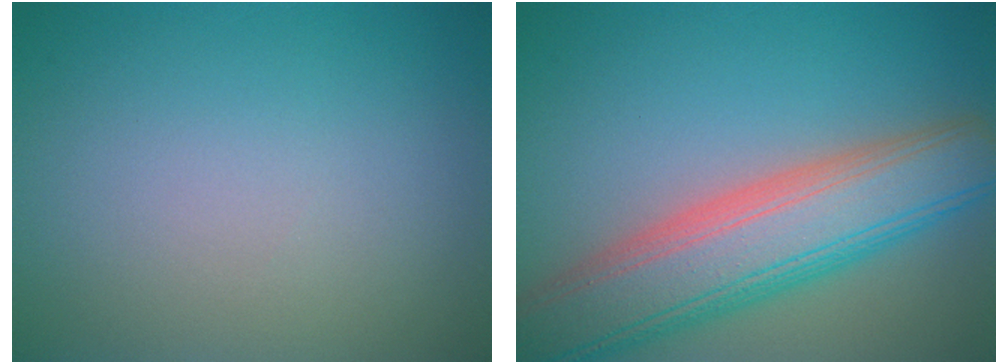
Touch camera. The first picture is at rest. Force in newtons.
{"total": 9.5, "press": 9.5, "slide": 0.7}